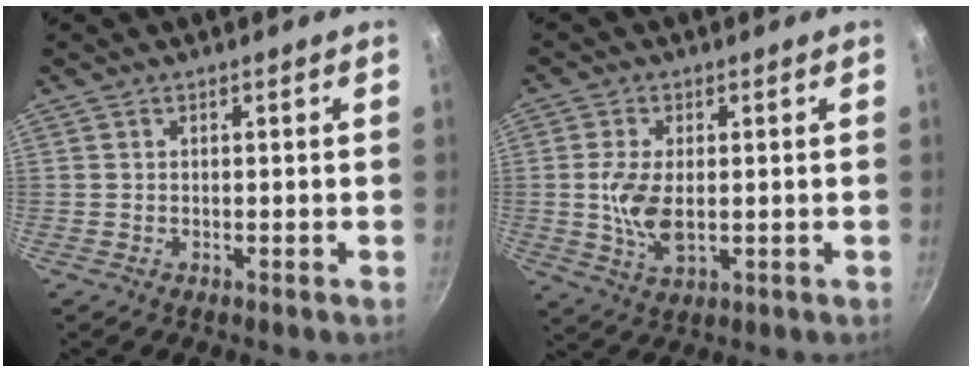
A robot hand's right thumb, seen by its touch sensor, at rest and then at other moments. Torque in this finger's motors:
{"motor_torque": [0.99, 1.30, 1.09, -0.28, 0.08]}